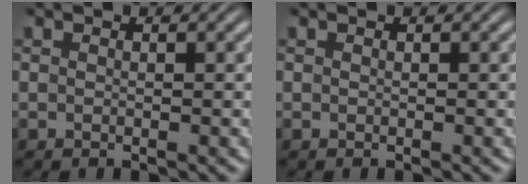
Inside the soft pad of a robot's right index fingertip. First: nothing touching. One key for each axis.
{"total": 0.0}